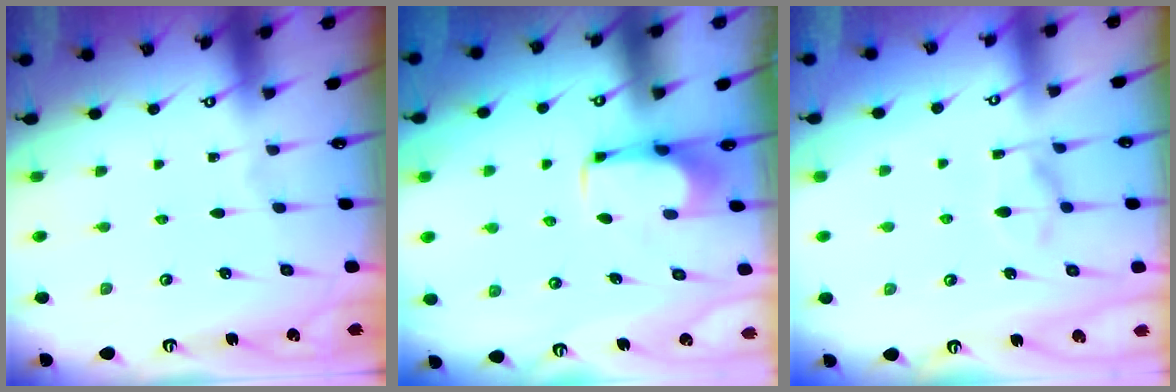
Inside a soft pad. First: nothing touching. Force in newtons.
{"total": 2.0, "press": 1.9, "slide": 0.4}
{"total": 3.1, "press": 2.9, "slide": 1.2}